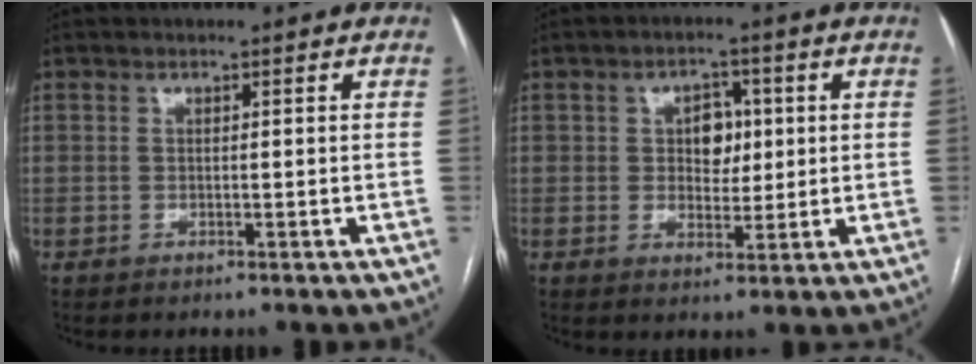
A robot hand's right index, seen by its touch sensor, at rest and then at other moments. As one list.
[{"total": 4.9, "force": [1.0, 3.3, 3.4], "torque": [-0.047, 0.012, 0.020]}]